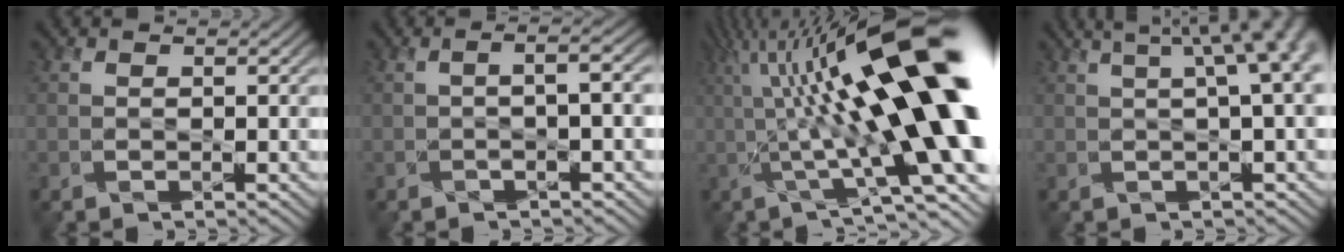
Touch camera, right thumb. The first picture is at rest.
{"total": 2.9, "force": [-0.1, 0.5, 2.8], "torque": [-0.048, 0.010, -0.006]}
{"total": 21.0, "force": [3.3, 5.1, 20.1], "torque": [-0.293, 0.038, 0.056]}
{"total": 10.9, "force": [3.8, 3.5, 9.6], "torque": [-0.107, 0.049, 0.043]}